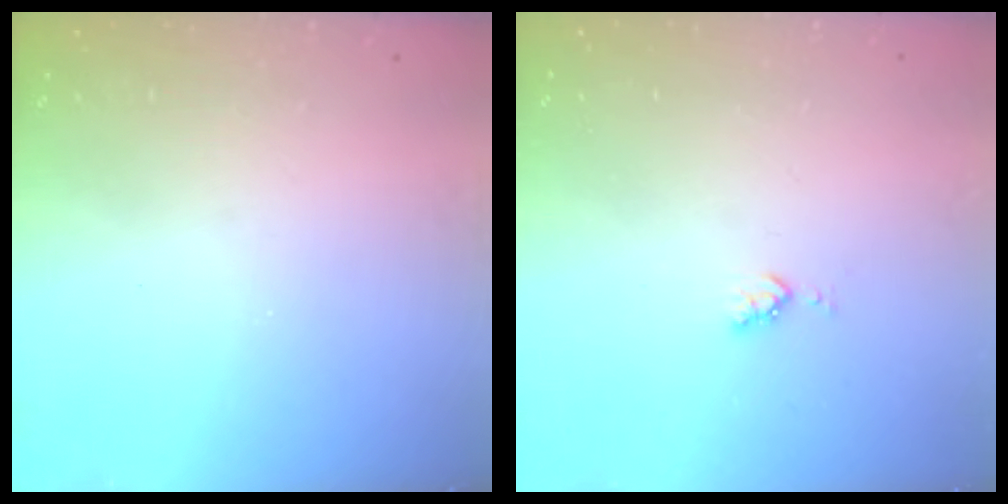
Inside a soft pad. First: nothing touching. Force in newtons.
{"total": 3.6, "press": 3.5, "slide": 0.4}